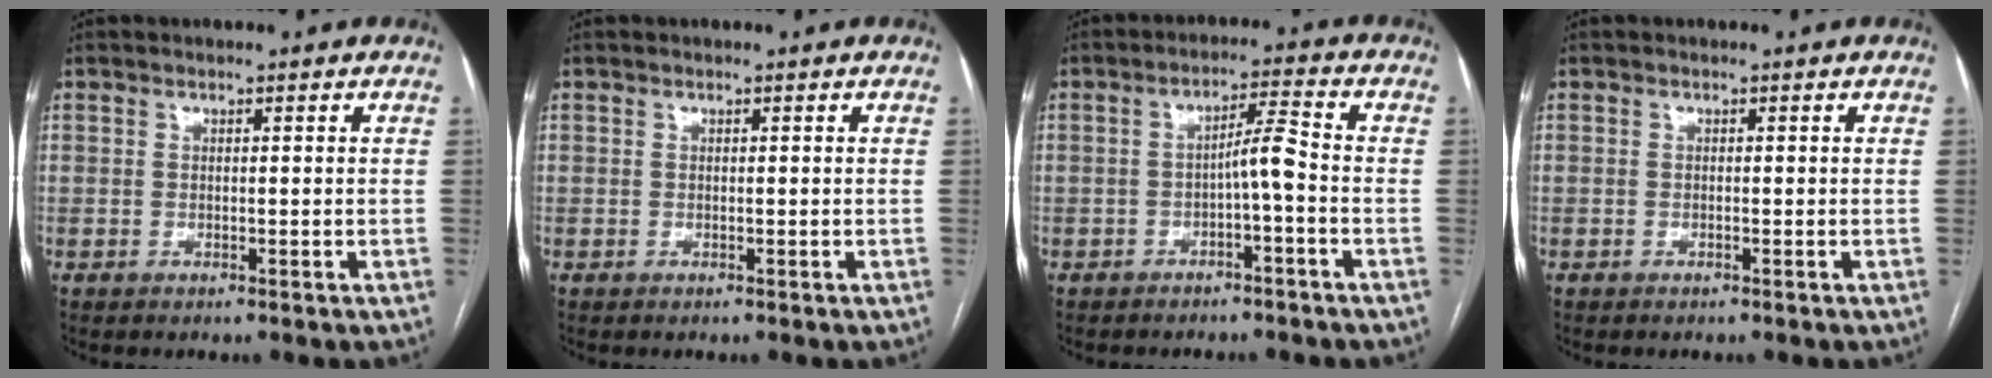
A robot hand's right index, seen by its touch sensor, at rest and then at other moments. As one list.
[{"total": 0.0}, {"total": 4.1, "force": [-1.3, 0.1, 3.9], "torque": [-0.062, 0.014, -0.020]}, {"total": 0.0}]